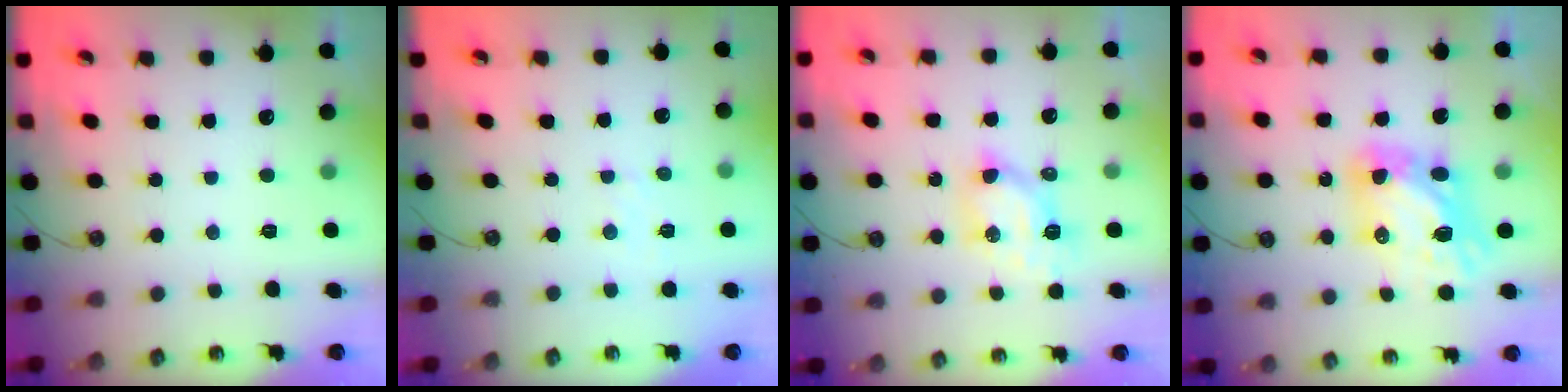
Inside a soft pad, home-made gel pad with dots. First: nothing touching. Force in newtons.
{"total": 2.5, "press": 2.5, "slide": 0.4}
{"total": 6.4, "press": 6.4, "slide": 0.2}
{"total": 10.4, "press": 10.3, "slide": 0.9}